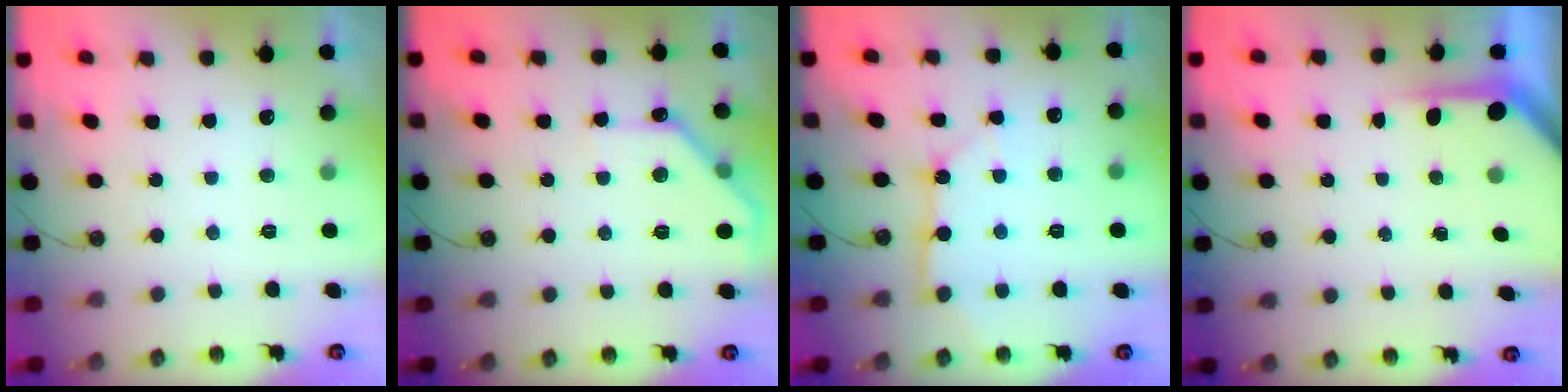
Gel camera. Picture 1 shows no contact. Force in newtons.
{"total": 9.5, "press": 9.5, "slide": 0.3}
{"total": 9.5, "press": 9.5, "slide": 1.2}
{"total": 3.8, "press": 3.8, "slide": 0.3}